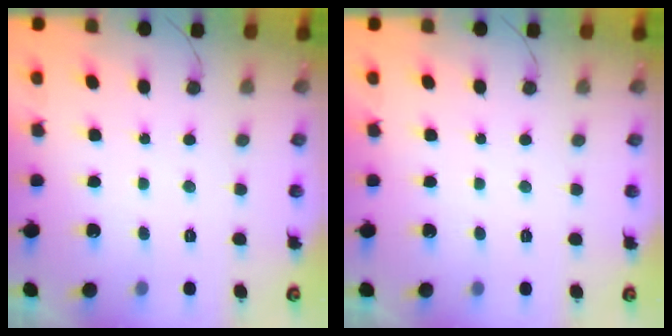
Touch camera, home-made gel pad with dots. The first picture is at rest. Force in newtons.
{"total": 1.7, "press": 1.7, "slide": 0.0}